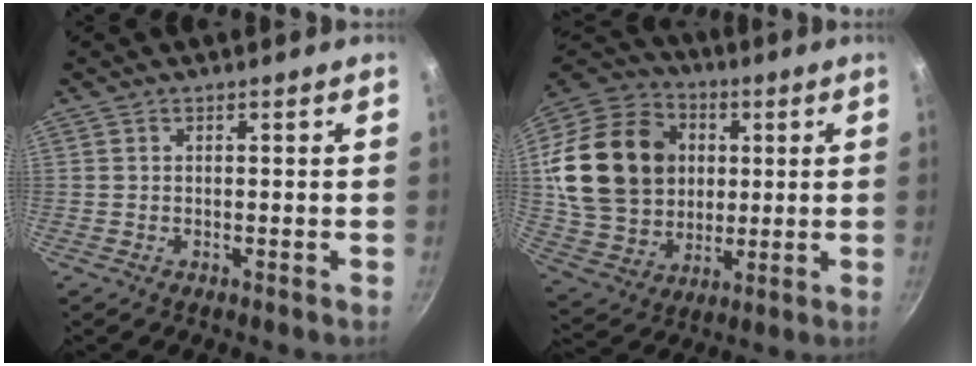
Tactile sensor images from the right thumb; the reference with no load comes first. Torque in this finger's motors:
{"motor_torque": [0.74, 4.27, 1.70, -0.03, 0.43]}